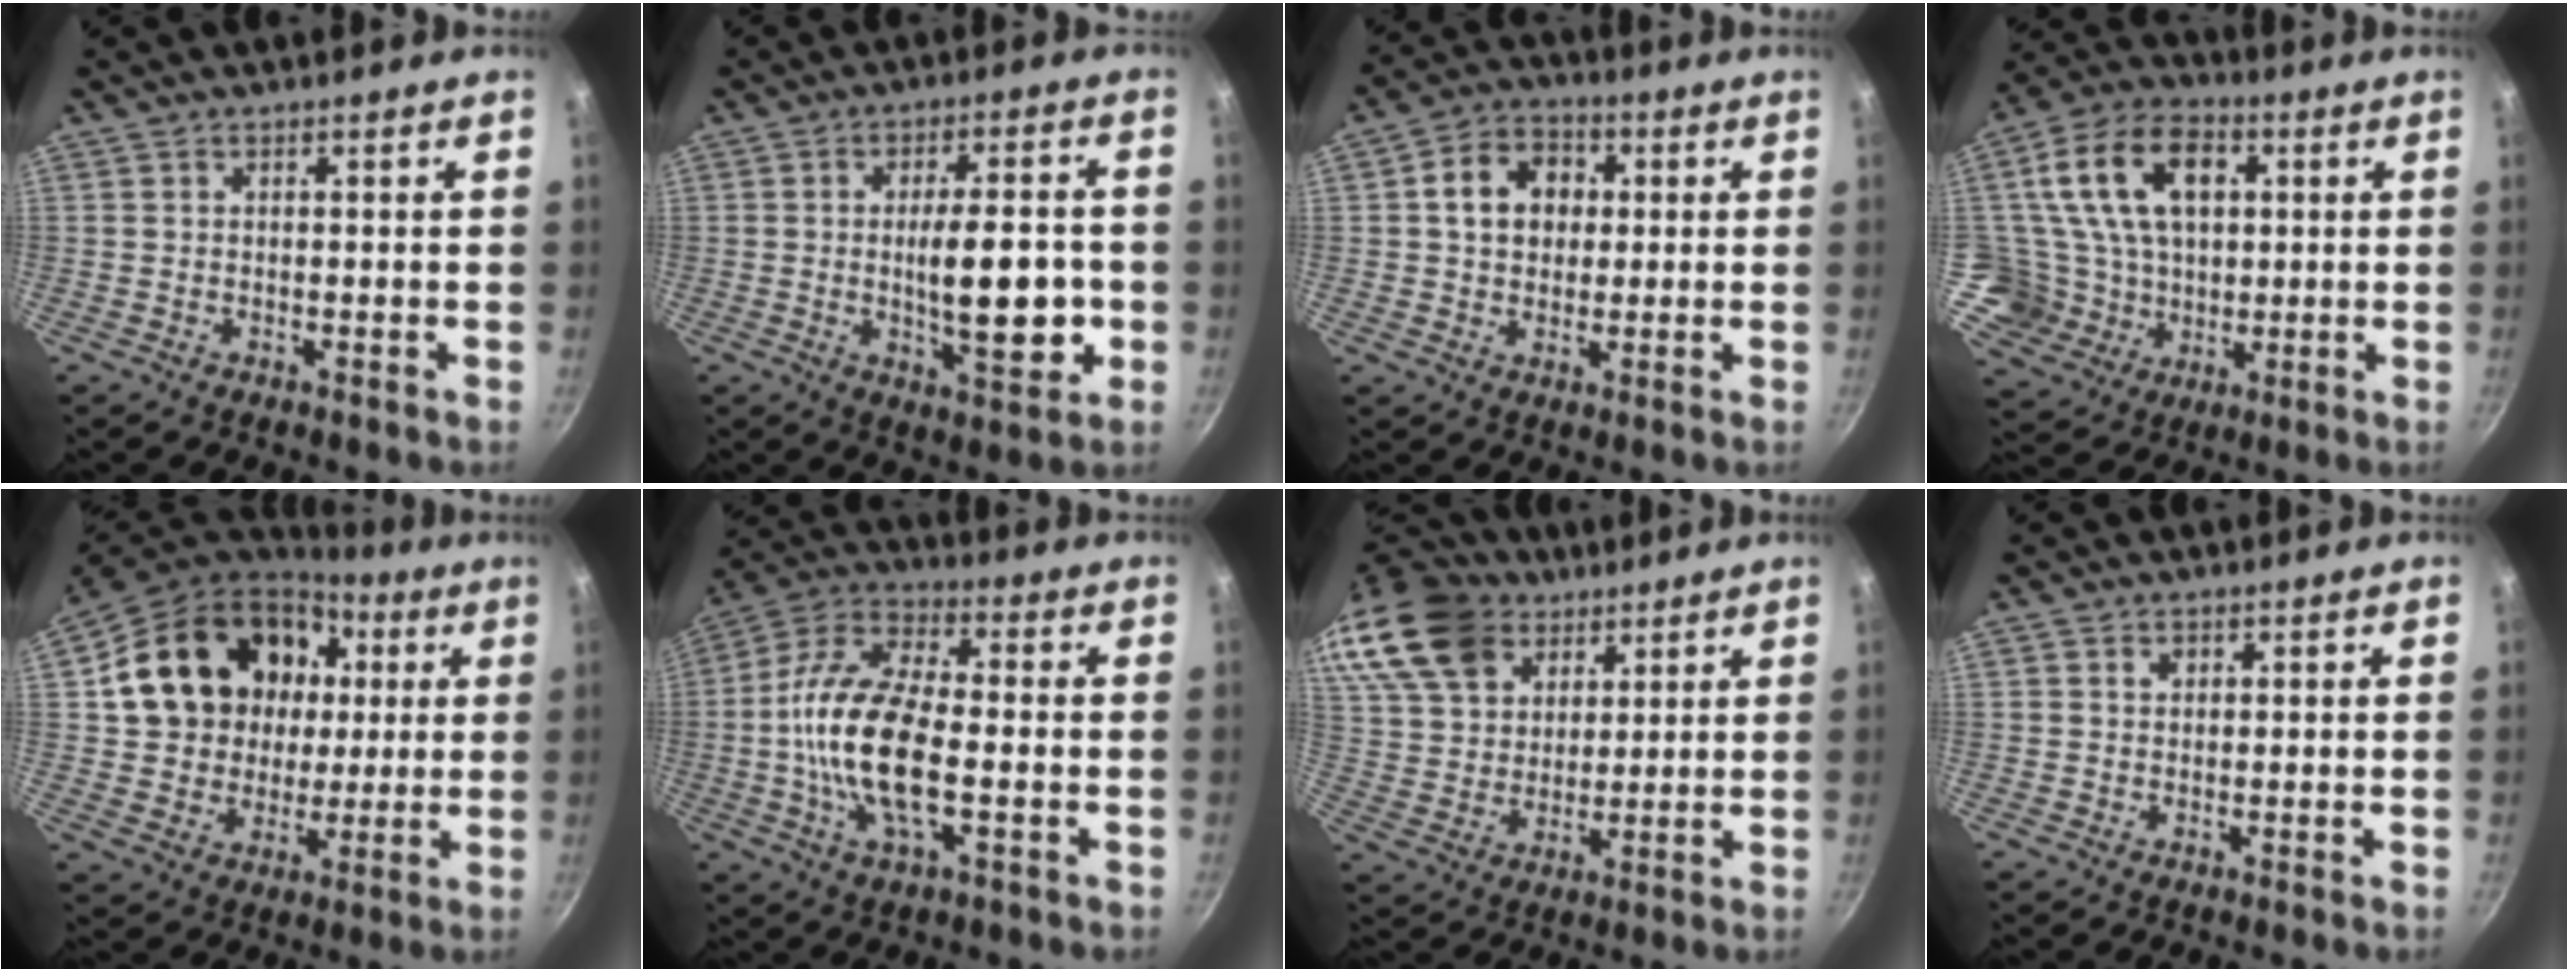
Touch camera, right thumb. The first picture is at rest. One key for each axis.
{"total": 13.1, "fx": -1.6, "fy": 5.0, "fz": 12.0, "tx": -0.155, "ty": 0.003, "tz": -0.019}
{"total": 9.6, "fx": 1.7, "fy": 7.7, "fz": 5.5, "tx": -0.063, "ty": 0.014, "tz": 0.017}
{"total": 17.4, "fx": 3.6, "fy": 13.6, "fz": 10.1, "tx": -0.163, "ty": 0.001, "tz": 0.067}
{"total": 21.8, "fx": 4.8, "fy": 17.6, "fz": 11.9, "tx": -0.195, "ty": 0.029, "tz": 0.085}
{"total": 17.6, "fx": -2.2, "fy": 7.8, "fz": 15.6, "tx": -0.294, "ty": 0.029, "tz": -0.060}
{"total": 21.3, "fx": 13.5, "fy": 14.0, "fz": 8.6, "tx": -0.179, "ty": -0.010, "tz": 0.260}
{"total": 1.3, "fx": 0.5, "fy": 1.0, "fz": 0.5, "tx": -0.004, "ty": 0.001, "tz": 0.007}